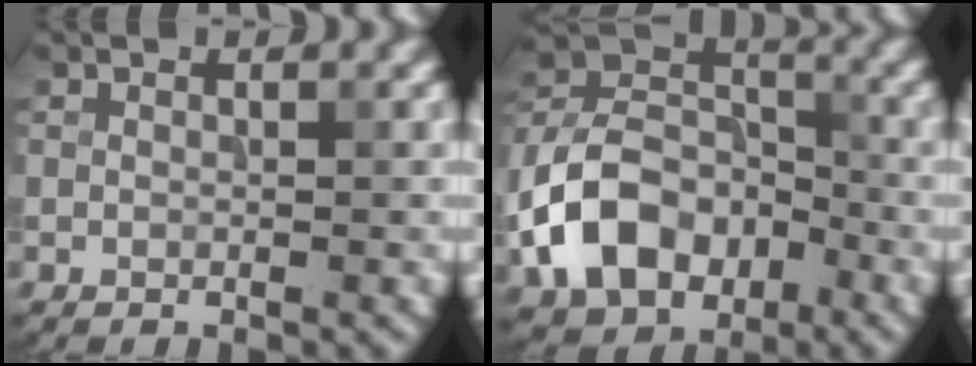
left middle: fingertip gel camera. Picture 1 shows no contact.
{"total": 9.4, "force": [-3.6, 6.7, 5.4], "torque": [-0.103, 0.008, -0.080]}